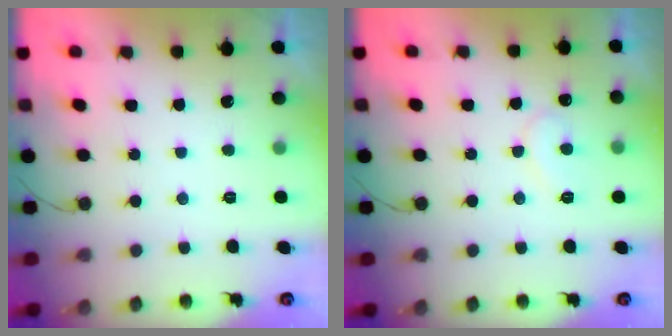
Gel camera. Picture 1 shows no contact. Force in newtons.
{"total": 6.7, "press": 6.7, "slide": 0.5}